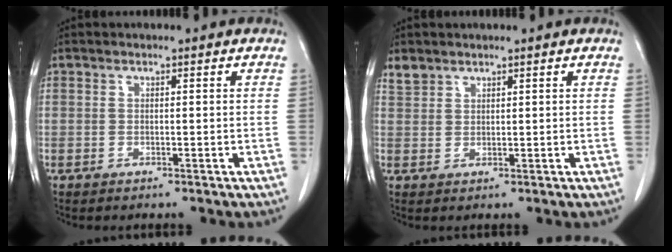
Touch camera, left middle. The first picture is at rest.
{"total": 2.1, "force": [1.9, 0.7, 0.1], "torque": [-0.004, 0.007, 0.042]}